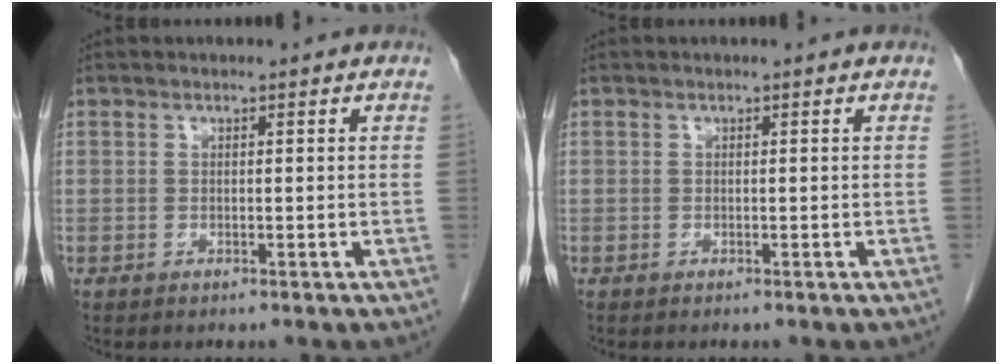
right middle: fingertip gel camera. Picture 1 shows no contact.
{"total": 0.0}